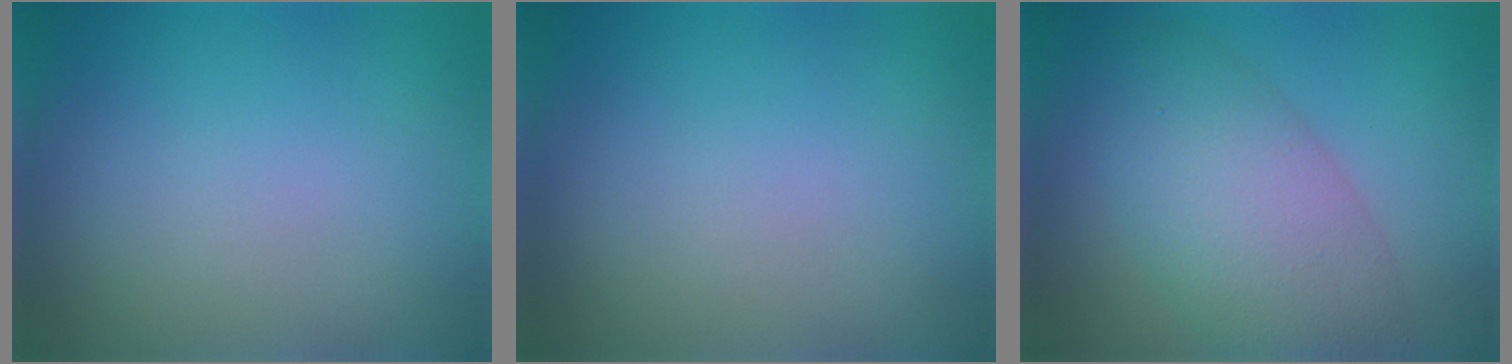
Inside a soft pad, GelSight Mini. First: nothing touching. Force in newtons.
{"total": 0.0}
{"total": 7.4, "press": 7.4, "slide": 0.2}